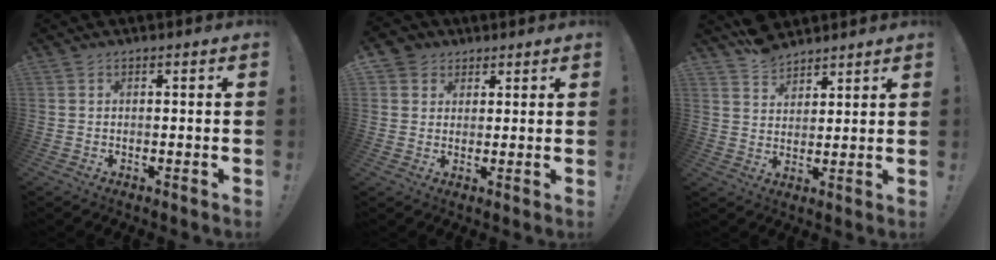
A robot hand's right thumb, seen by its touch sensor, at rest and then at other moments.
{"total": 5.0, "force": [2.3, 4.3, 0.8], "torque": [-0.005, -0.012, 0.044]}
{"total": 7.5, "force": [6.3, 3.8, 1.4], "torque": [-0.027, -0.041, 0.121]}